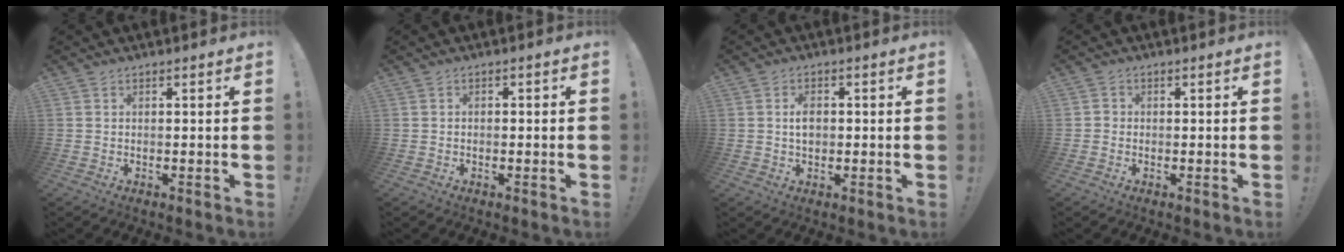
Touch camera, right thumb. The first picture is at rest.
{"total": 1.0, "force": [-0.7, 0.5, 0.4], "torque": [-0.006, 0.003, -0.013]}
{"total": 3.8, "force": [0.1, 2.5, 2.9], "torque": [-0.032, -0.002, -0.004]}
{"total": 1.5, "force": [-0.4, 1.4, 0.5], "torque": [-0.015, 0.009, -0.007]}